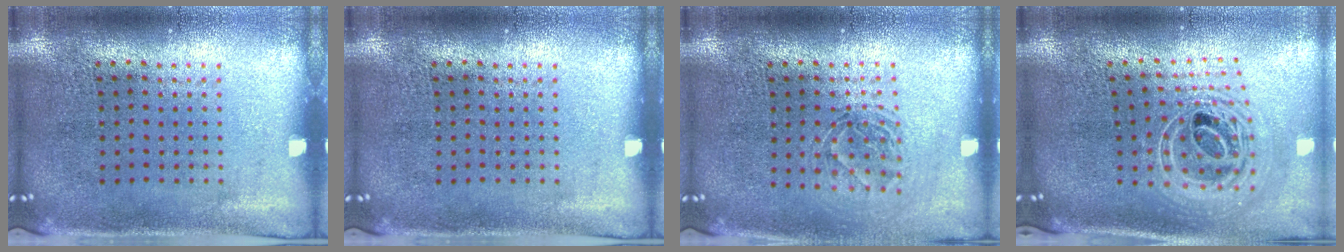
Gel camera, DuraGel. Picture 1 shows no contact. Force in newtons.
{"total": 0.0}
{"total": 1.3, "press": 1.1, "slide": 0.6}
{"total": 2.5, "press": 1.8, "slide": 1.8}